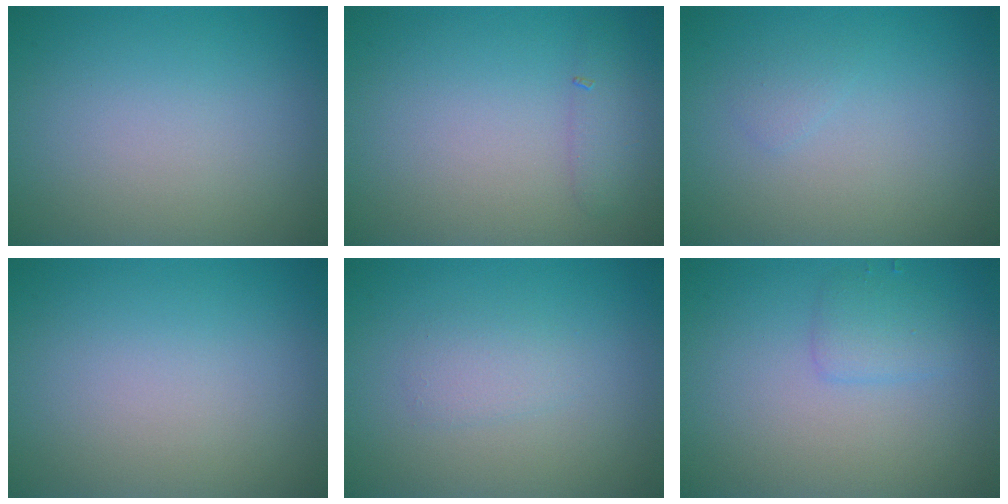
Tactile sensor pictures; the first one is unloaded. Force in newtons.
{"total": 1.4, "press": 1.4, "slide": 0.1}
{"total": 0.7, "press": 0.7, "slide": 0.1}
{"total": 0.0}
{"total": 1.3, "press": 1.3, "slide": 0.0}
{"total": 1.5, "press": 1.5, "slide": 0.2}